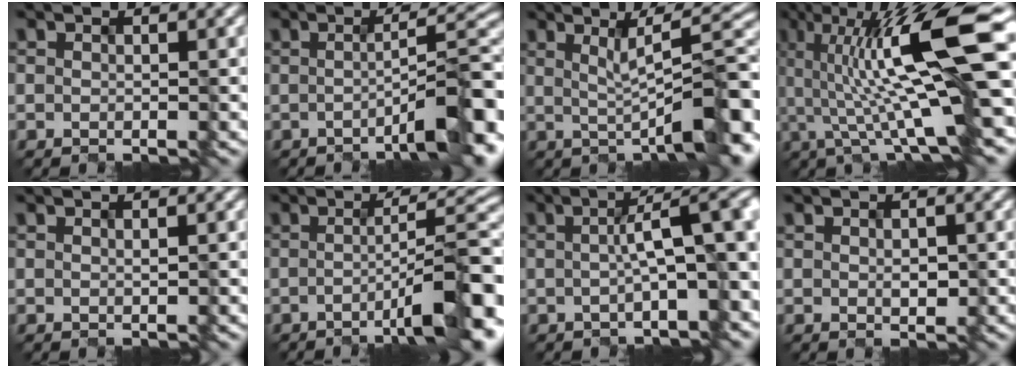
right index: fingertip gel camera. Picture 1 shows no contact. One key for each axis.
{"total": 9.2, "fx": -2.0, "fy": 2.0, "fz": 8.8, "tx": -0.100, "ty": 0.008, "tz": -0.037}
{"total": 9.1, "fx": -0.3, "fy": 2.4, "fz": 8.8, "tx": -0.107, "ty": 0.015, "tz": -0.004}
{"total": 13.2, "fx": 1.6, "fy": 2.6, "fz": 12.8, "tx": -0.205, "ty": 0.017, "tz": 0.028}
{"total": 0.7, "fx": 0.4, "fy": 0.3, "fz": 0.5, "tx": -0.004, "ty": 0.001, "tz": 0.001}
{"total": 10.3, "fx": -2.5, "fy": 2.3, "fz": 9.7, "tx": -0.112, "ty": 0.007, "tz": -0.042}
{"total": 8.7, "fx": 0.3, "fy": 2.5, "fz": 8.3, "tx": -0.098, "ty": 0.020, "tz": 0.005}
{"total": 1.0, "fx": 0.0, "fy": 0.3, "fz": 0.9, "tx": -0.020, "ty": -0.003, "tz": 0.009}